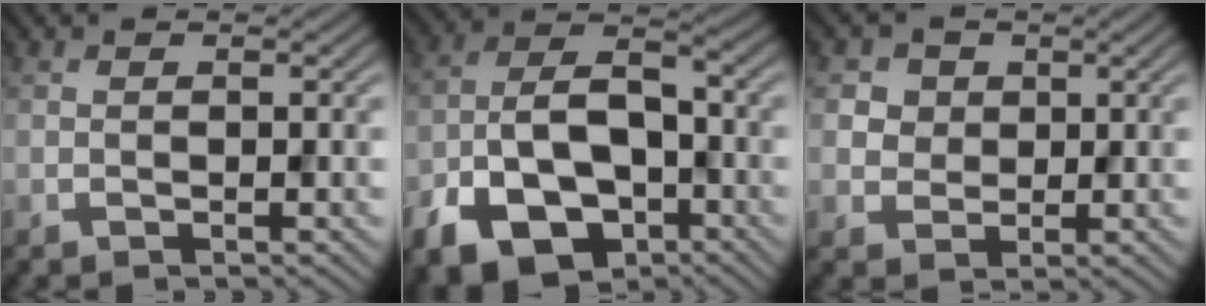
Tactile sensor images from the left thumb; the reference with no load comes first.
{"total": 12.2, "force": [-6.0, 7.2, 7.8], "torque": [-0.161, -0.016, -0.110]}
{"total": 3.8, "force": [1.4, 3.3, 1.1], "torque": [-0.045, -0.006, 0.026]}